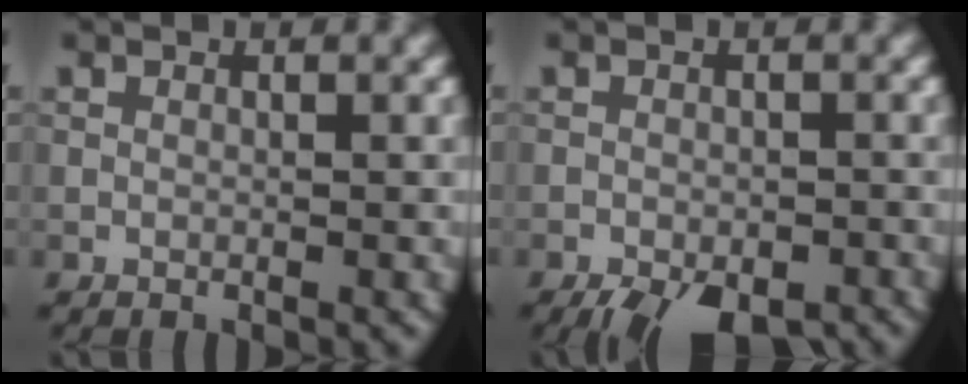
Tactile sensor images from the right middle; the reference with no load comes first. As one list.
[{"total": 6.4, "force": [-4.7, 2.6, 3.5], "torque": [-0.045, -0.021, -0.066]}]